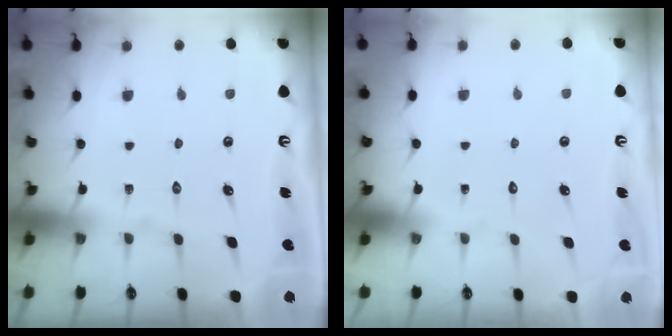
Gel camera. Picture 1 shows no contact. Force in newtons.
{"total": 1.5, "press": 1.5, "slide": 0.1}